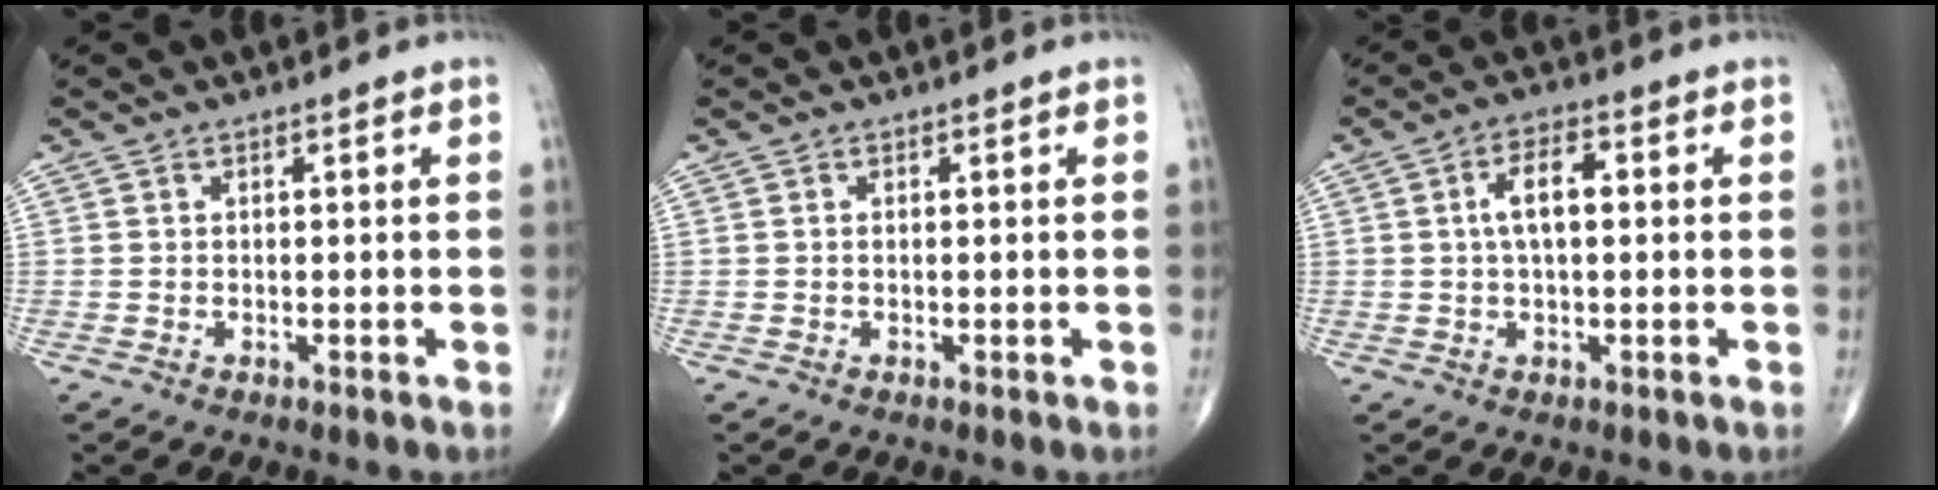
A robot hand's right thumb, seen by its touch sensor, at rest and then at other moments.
{"total": 0.0}
{"total": 5.9, "force": [0.7, 2.7, 5.2], "torque": [-0.092, 0.014, 0.008]}